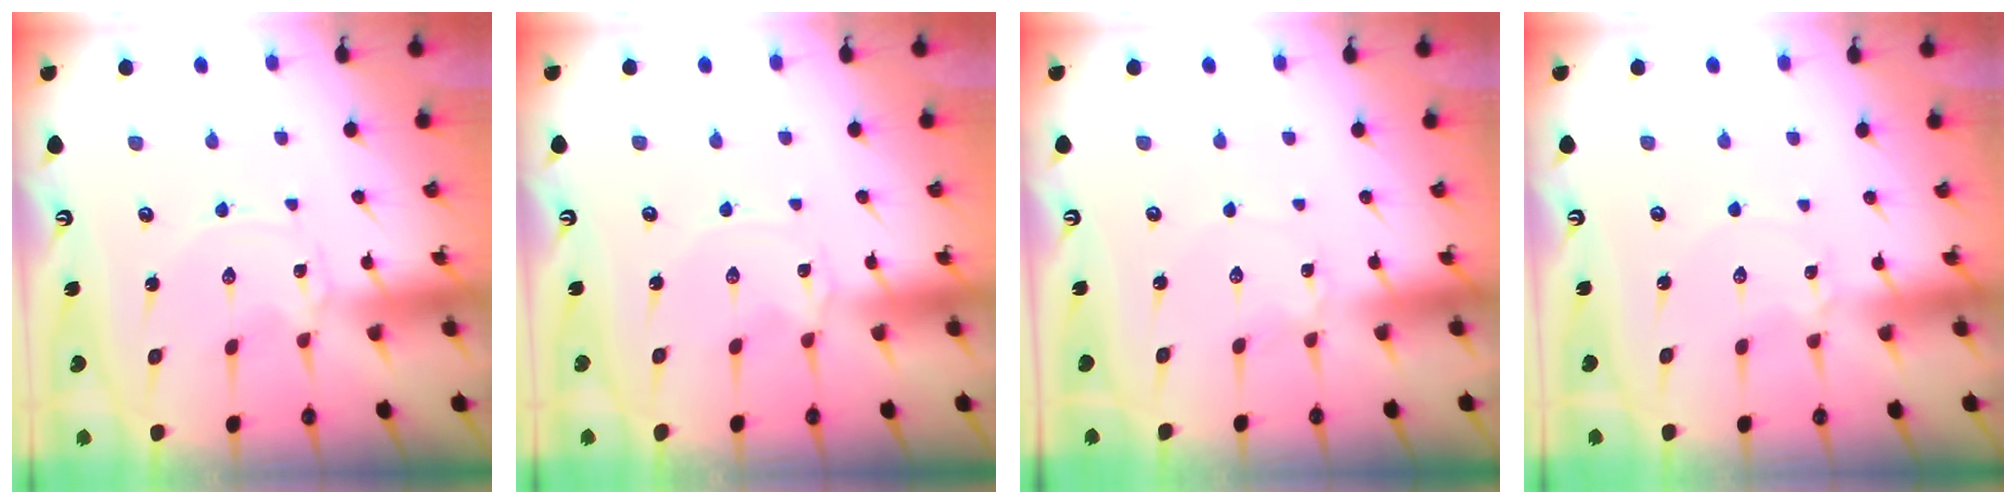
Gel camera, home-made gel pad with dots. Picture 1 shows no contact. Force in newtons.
{"total": 0.0}
{"total": 0.7, "press": 0.7, "slide": 0.1}
{"total": 1.4, "press": 1.4, "slide": 0.1}